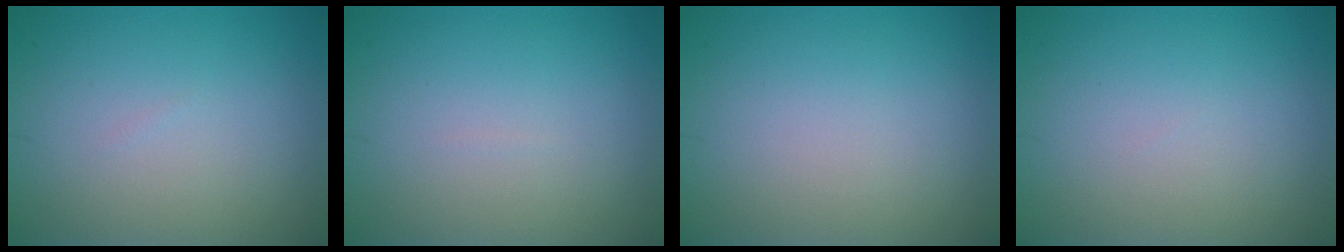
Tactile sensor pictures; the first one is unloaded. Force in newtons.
{"total": 0.0}
{"total": 0.0}
{"total": 0.0}